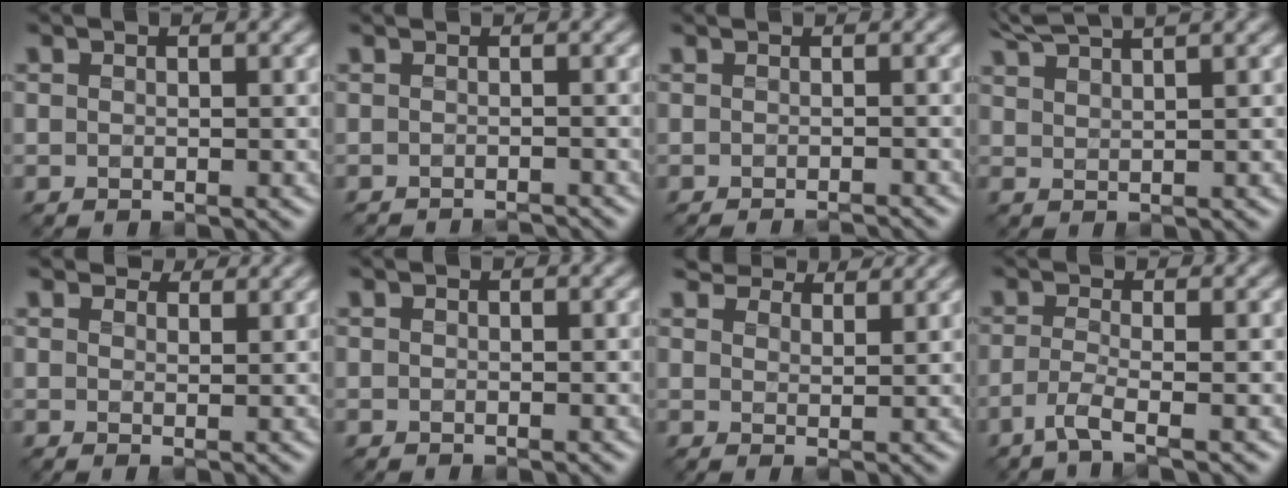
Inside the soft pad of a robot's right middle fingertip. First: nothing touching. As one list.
[{"total": 1.8, "force": [-1.6, 0.3, 0.8], "torque": [0.006, -0.008, -0.025]}, {"total": 2.3, "force": [-1.5, 0.6, 1.6], "torque": [-0.001, -0.004, -0.023]}, {"total": 4.3, "force": [3.7, 0.6, 2.2], "torque": [-0.030, 0.015, 0.058]}, {"total": 3.3, "force": [3.0, 1.0, 1.1], "torque": [-0.025, 0.003, 0.034]}, {"total": 0.0}, {"total": 5.7, "force": [5.3, 1.4, 1.7], "torque": [-0.039, -0.004, 0.082]}, {"total": 2.5, "force": [-1.3, 0.5, 2.1], "torque": [-0.036, -0.008, -0.040]}]